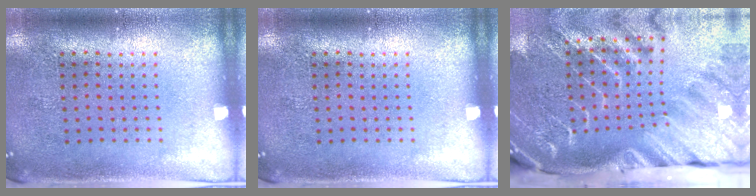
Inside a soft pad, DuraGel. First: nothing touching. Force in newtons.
{"total": 0.0}
{"total": 4.6, "press": 3.4, "slide": 3.1}